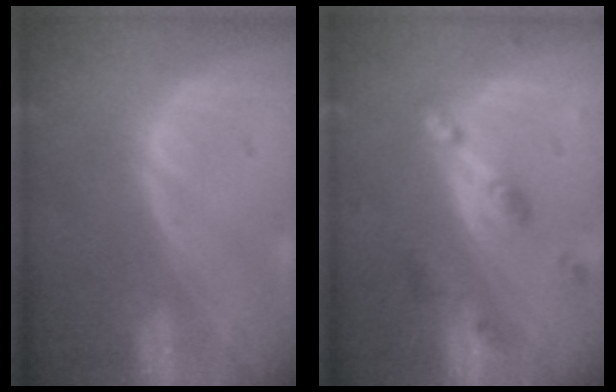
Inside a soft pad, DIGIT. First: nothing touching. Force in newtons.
{"total": 5.2, "press": 5.1, "slide": 0.7}